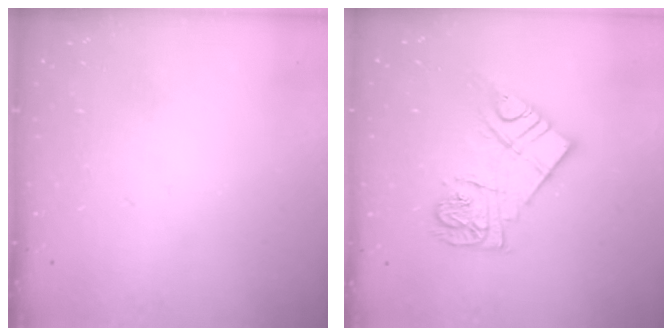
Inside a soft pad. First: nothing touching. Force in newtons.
{"total": 12.0, "press": 11.9, "slide": 1.3}